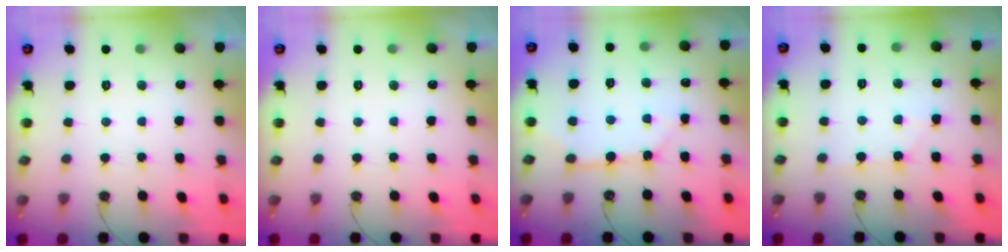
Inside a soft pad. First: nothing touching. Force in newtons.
{"total": 0.0}
{"total": 9.2, "press": 9.1, "slide": 0.9}
{"total": 3.9, "press": 3.8, "slide": 0.6}